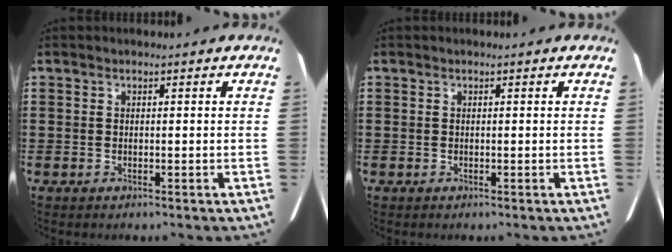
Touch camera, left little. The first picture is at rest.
{"total": 0.0}